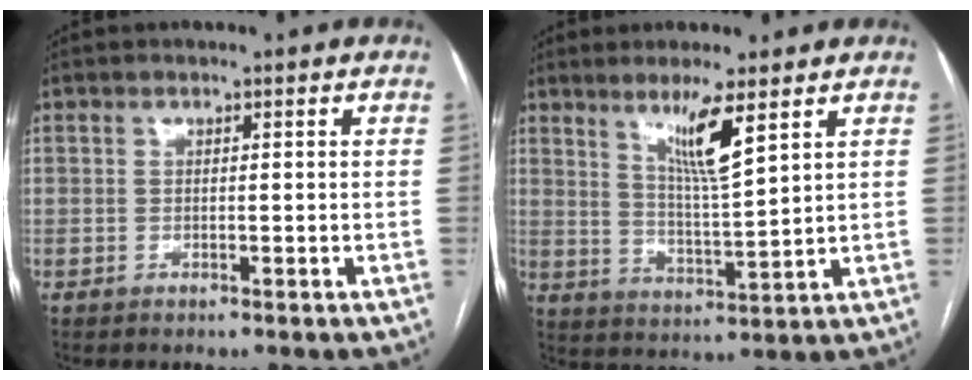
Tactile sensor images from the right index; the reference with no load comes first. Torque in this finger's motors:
{"motor_torque": [0.28, 0.29, 0.37, 0.07]}